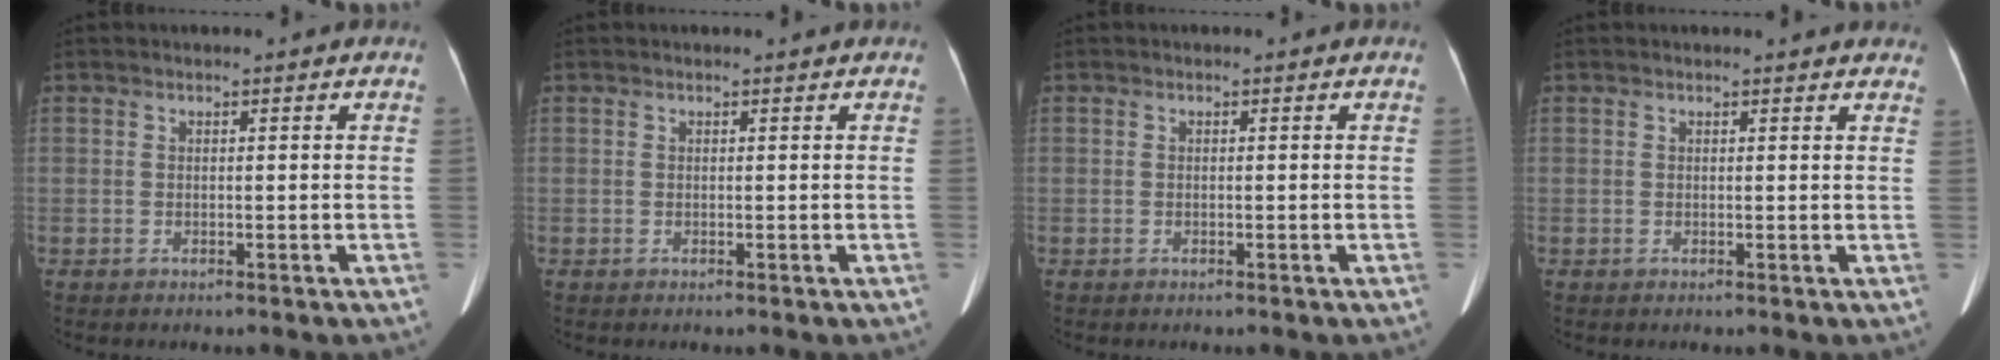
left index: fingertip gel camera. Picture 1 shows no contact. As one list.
[{"total": 1.4, "force": [1.3, 0.1, 0.4], "torque": [-0.011, 0.016, 0.015]}, {"total": 0.0}, {"total": 7.9, "force": [7.4, 1.4, 2.4], "torque": [-0.016, 0.007, 0.063]}]